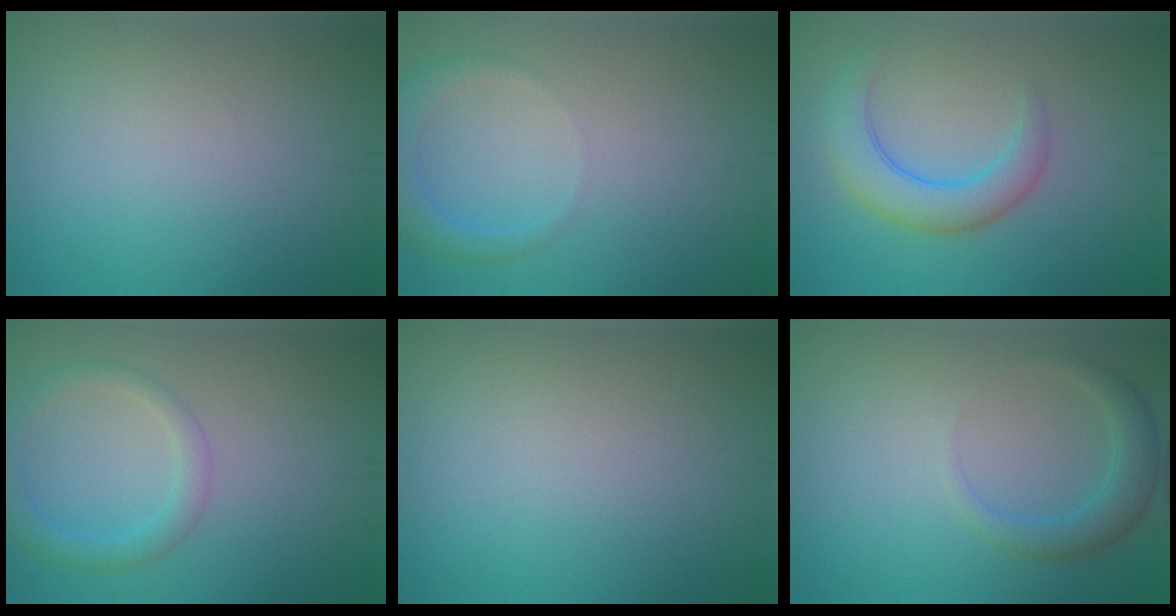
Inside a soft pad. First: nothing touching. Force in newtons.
{"total": 2.7, "press": 2.6, "slide": 0.3}
{"total": 4.2, "press": 4.2, "slide": 0.3}
{"total": 2.8, "press": 2.8, "slide": 0.2}
{"total": 0.0}
{"total": 2.6, "press": 2.6, "slide": 0.0}